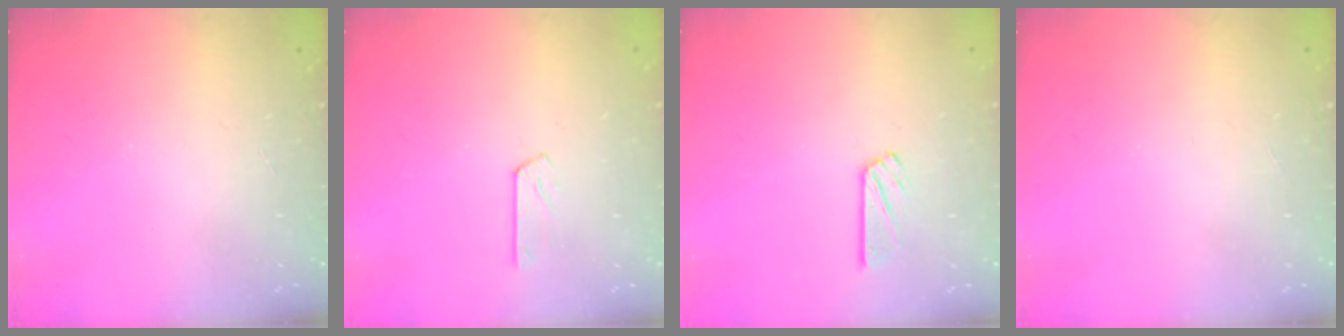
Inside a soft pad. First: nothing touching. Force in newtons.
{"total": 2.8, "press": 2.8, "slide": 0.4}
{"total": 6.2, "press": 6.2, "slide": 0.4}
{"total": 0.0}